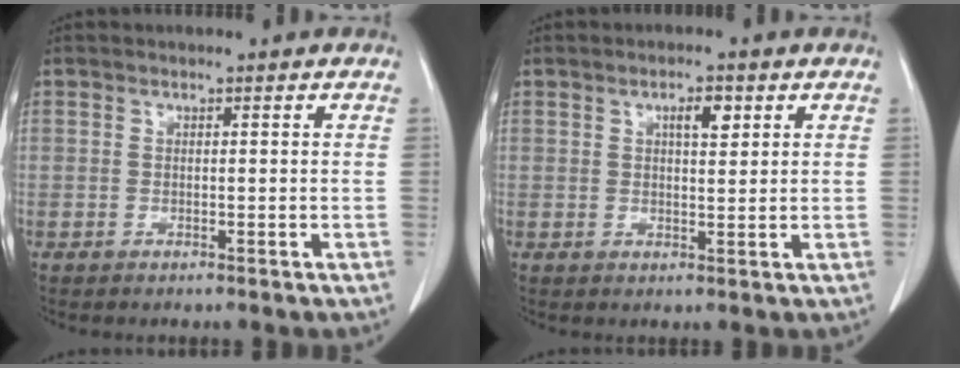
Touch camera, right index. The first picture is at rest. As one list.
[{"total": 3.2, "force": [1.4, 1.0, 2.6], "torque": [-0.044, 0.000, 0.022]}]